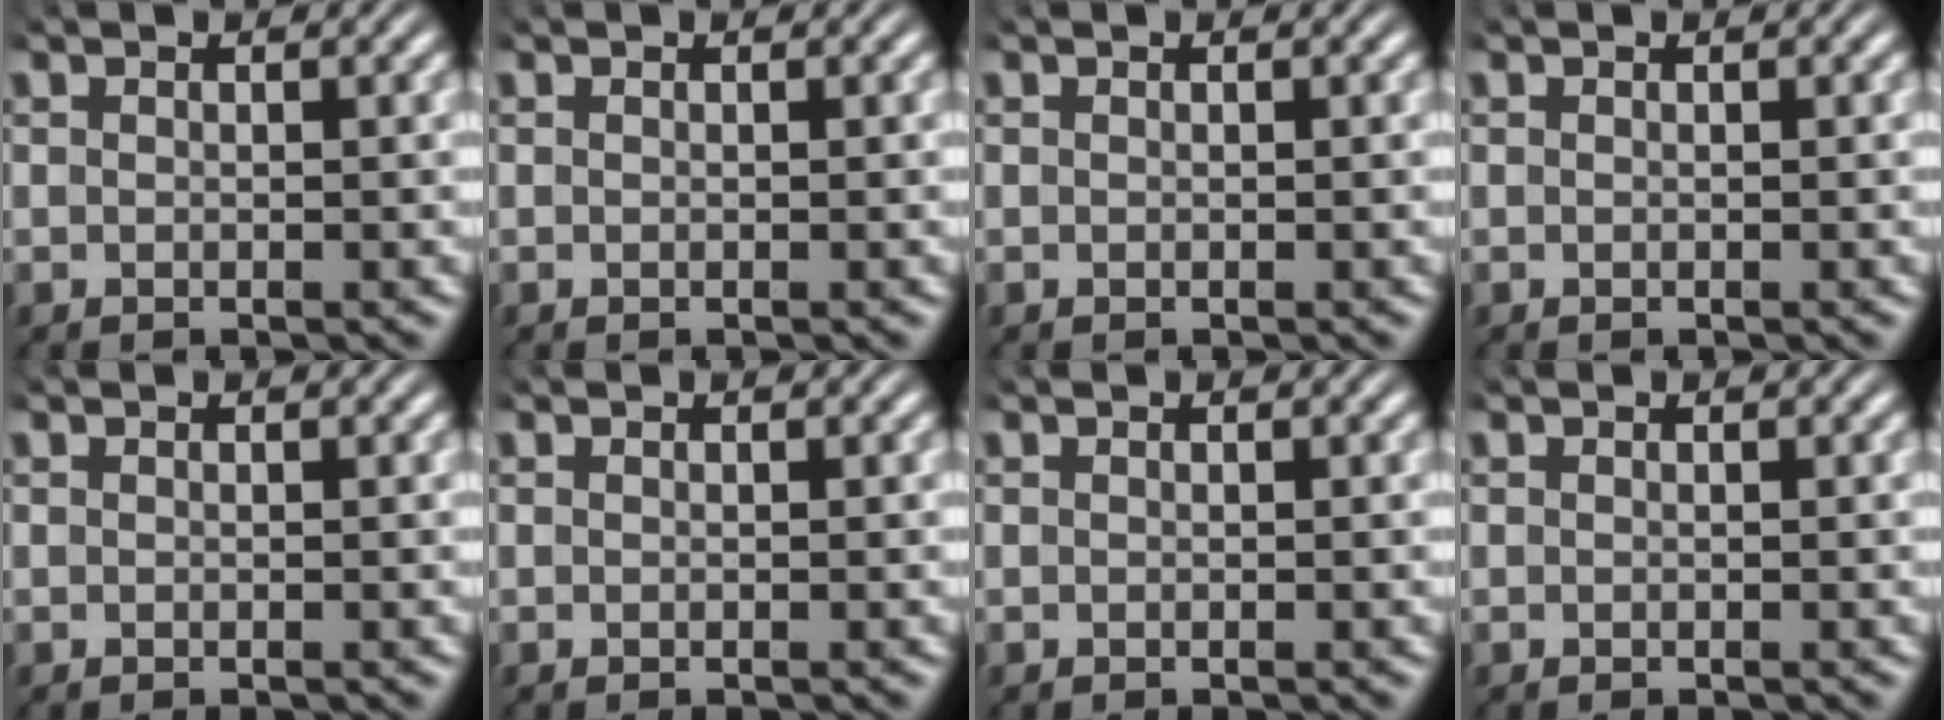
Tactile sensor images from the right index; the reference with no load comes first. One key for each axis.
{"total": 0.0}
{"total": 0.0}
{"total": 0.0}
{"total": 0.0}
{"total": 0.0}
{"total": 0.0}
{"total": 0.0}